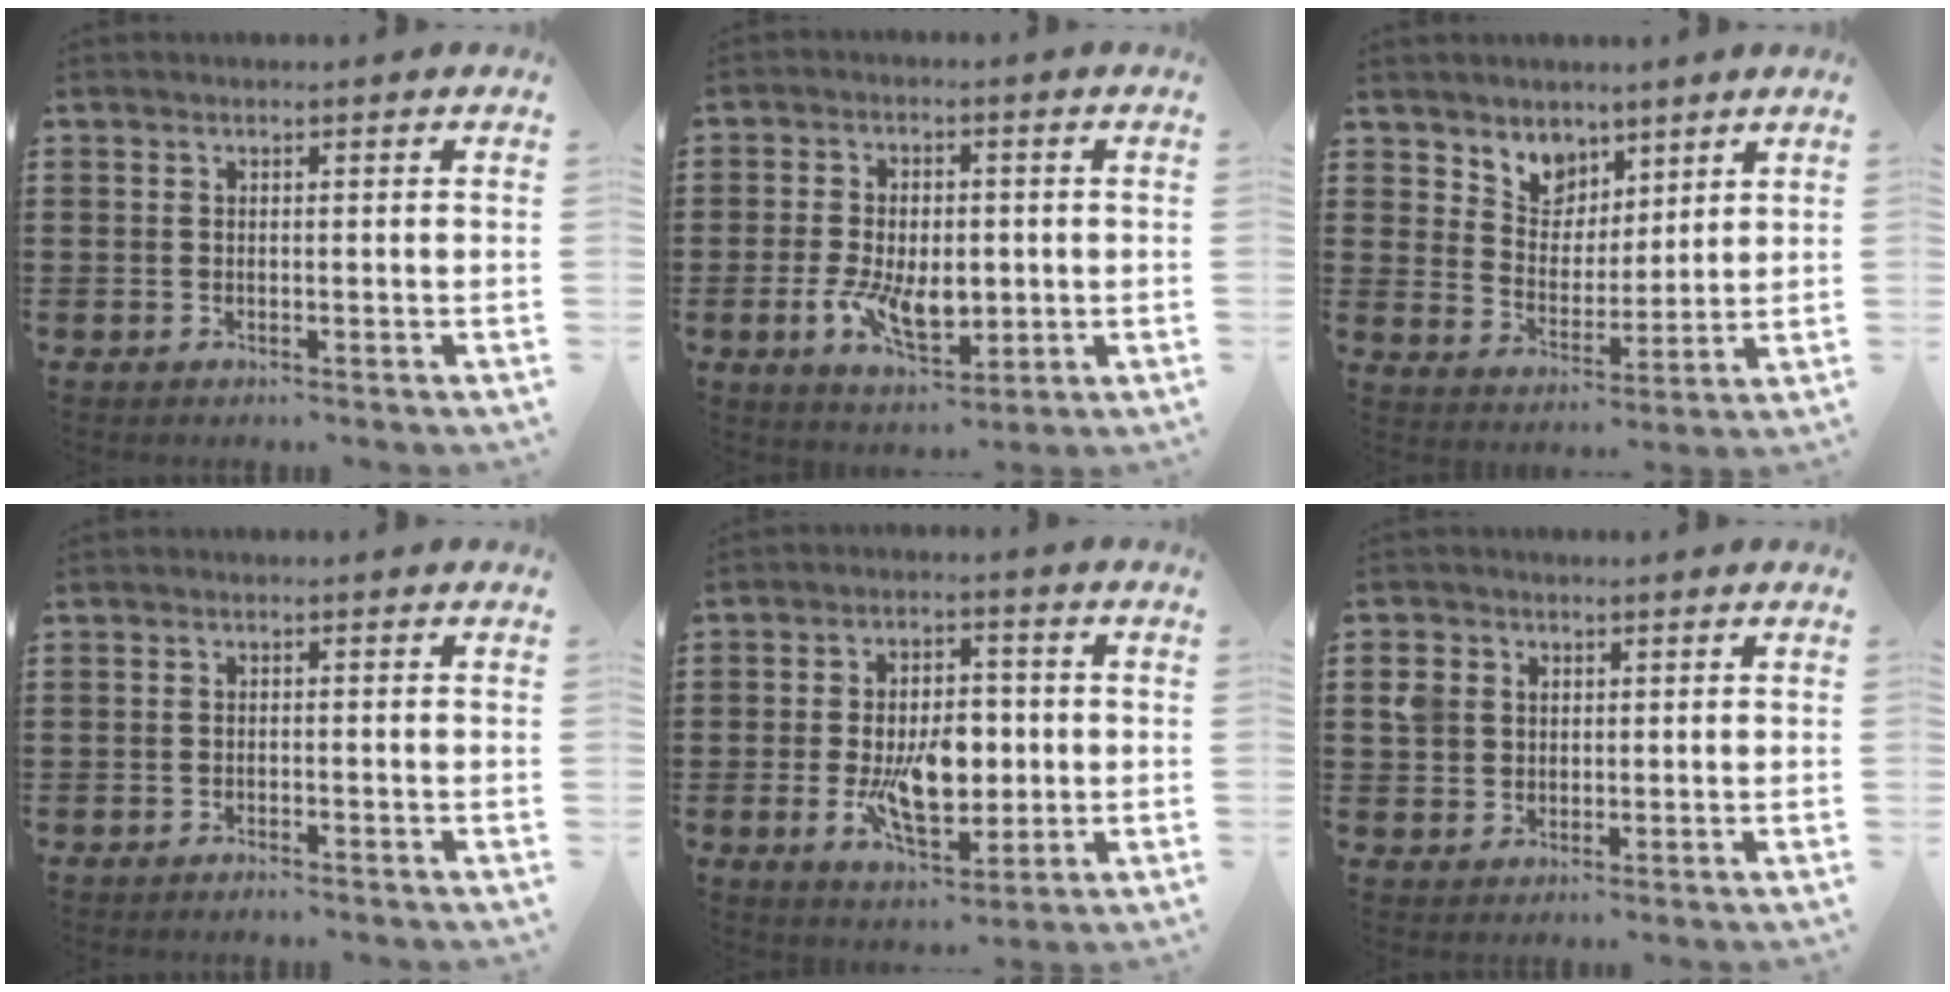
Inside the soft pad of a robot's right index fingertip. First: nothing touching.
{"total": 8.4, "force": [-1.6, 4.9, 6.7], "torque": [-0.135, 0.001, -0.030]}
{"total": 5.7, "force": [4.2, 3.9, -0.4], "torque": [-0.030, -0.017, 0.078]}
{"total": 1.0, "force": [-0.9, 0.0, 0.1], "torque": [-0.006, 0.001, -0.019]}
{"total": 10.1, "force": [-1.3, 5.5, 8.4], "torque": [-0.154, -0.001, -0.026]}
{"total": 3.6, "force": [1.0, 3.3, 1.3], "torque": [-0.039, 0.013, 0.018]}